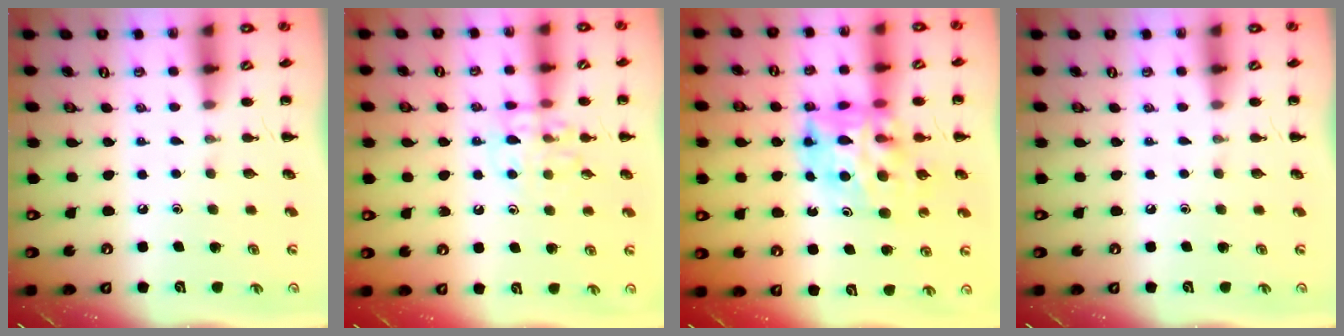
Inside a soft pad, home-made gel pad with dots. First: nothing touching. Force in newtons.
{"total": 11.1, "press": 11.0, "slide": 1.2}
{"total": 11.9, "press": 11.3, "slide": 3.5}
{"total": 0.0}